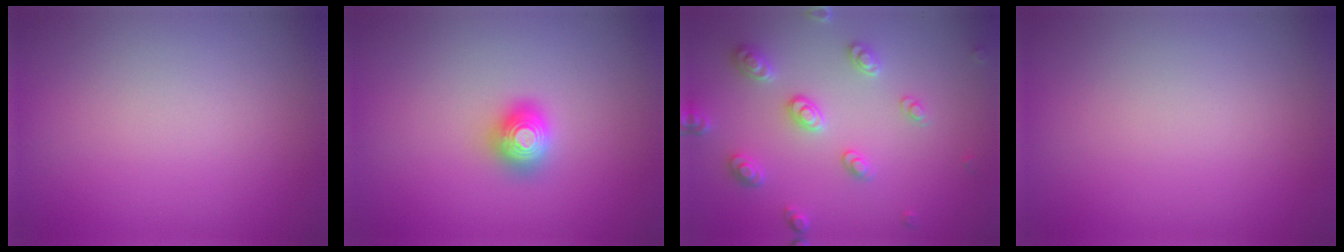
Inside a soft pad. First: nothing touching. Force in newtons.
{"total": 1.6, "press": 1.6, "slide": 0.2}
{"total": 3.5, "press": 3.2, "slide": 1.3}
{"total": 0.0}